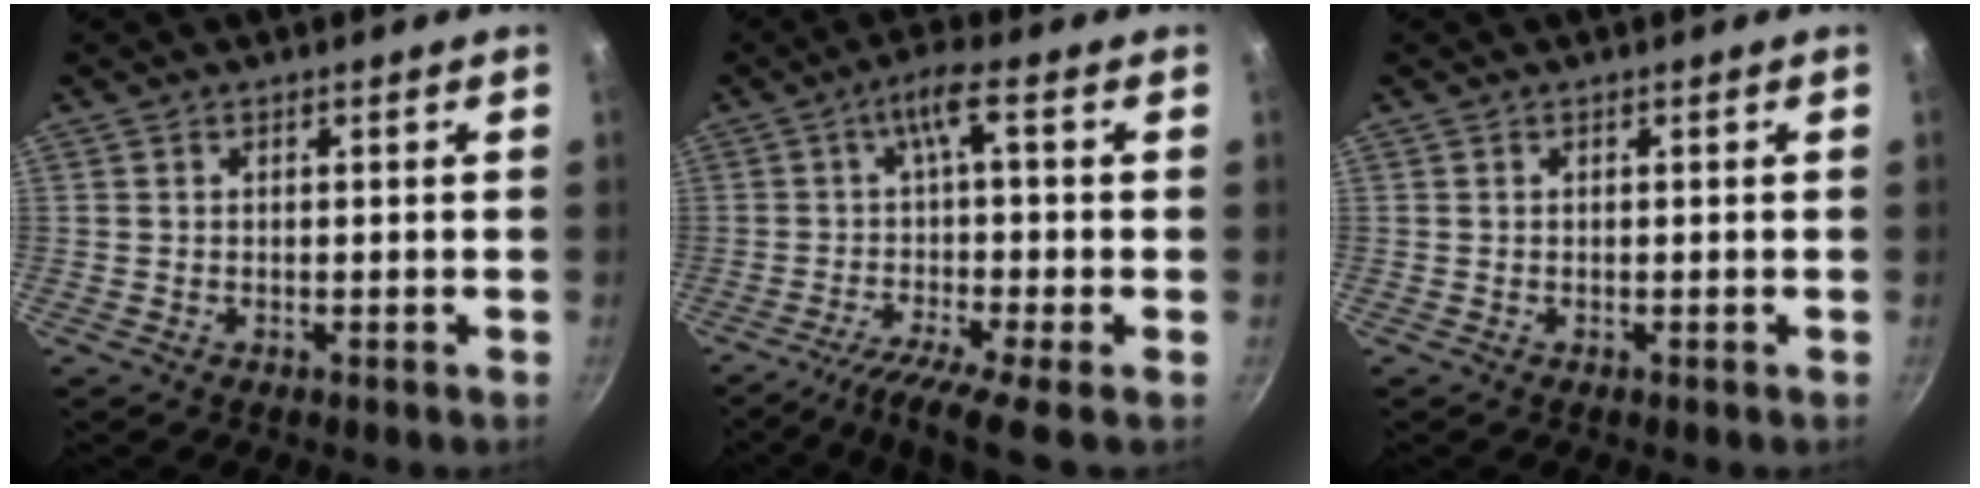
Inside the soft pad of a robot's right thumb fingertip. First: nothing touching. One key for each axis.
{"total": 11.1, "fx": -4.8, "fy": -0.7, "fz": 10.0, "tx": -0.176, "ty": 0.020, "tz": -0.085}
{"total": 0.0}